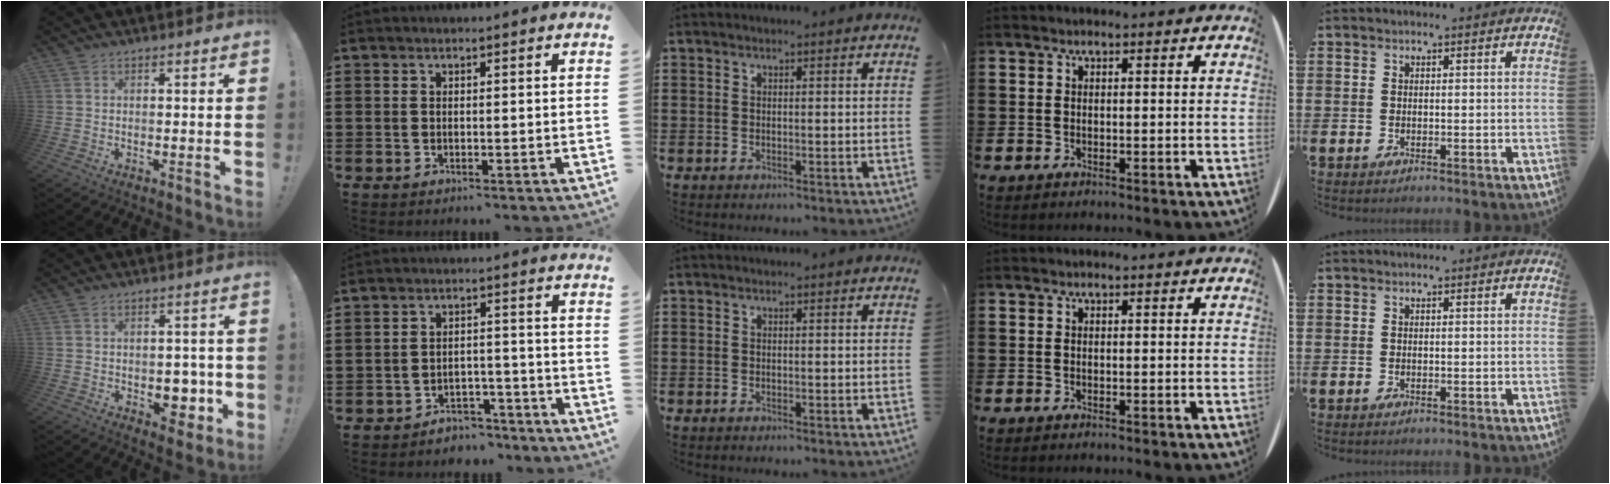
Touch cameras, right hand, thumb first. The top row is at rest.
{"thumb": {"total": 7.6, "force": [-1.6, 5.9, 4.6], "torque": [-0.032, 0.009, -0.019]}, "index": {"total": 3.4, "force": [-3.2, 1.0, 0.2], "torque": [-0.009, 0.005, -0.067]}}